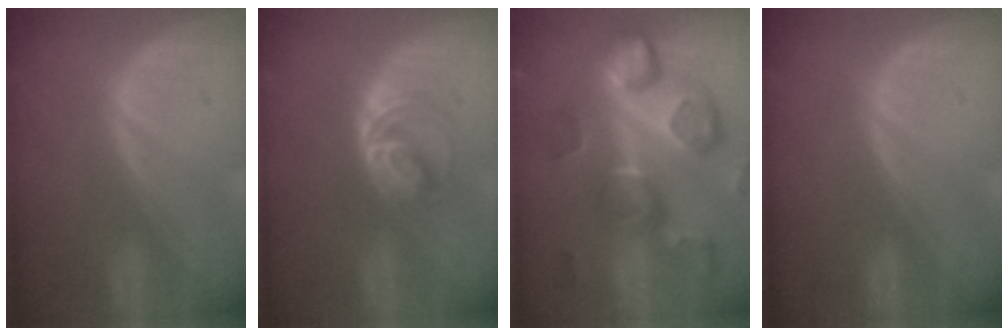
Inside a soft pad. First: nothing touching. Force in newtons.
{"total": 6.1, "press": 5.3, "slide": 3.0}
{"total": 13.0, "press": 11.3, "slide": 6.5}
{"total": 0.0}